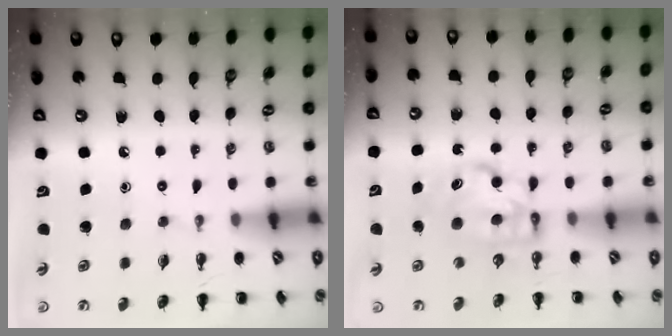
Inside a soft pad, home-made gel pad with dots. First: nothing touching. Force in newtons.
{"total": 6.8, "press": 6.8, "slide": 0.2}